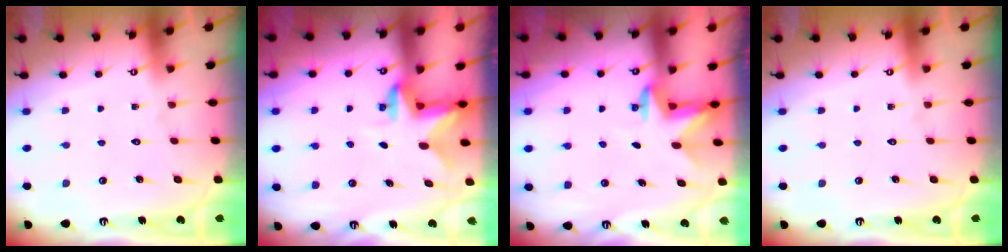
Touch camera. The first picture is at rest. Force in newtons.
{"total": 2.7, "press": 2.7, "slide": 0.5}
{"total": 2.9, "press": 2.8, "slide": 0.7}
{"total": 0.0}